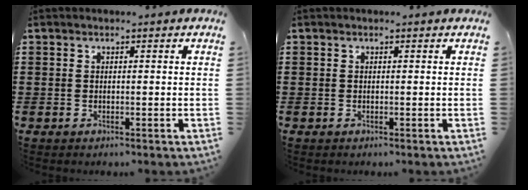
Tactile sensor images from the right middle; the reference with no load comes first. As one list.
[{"total": 0.0}]